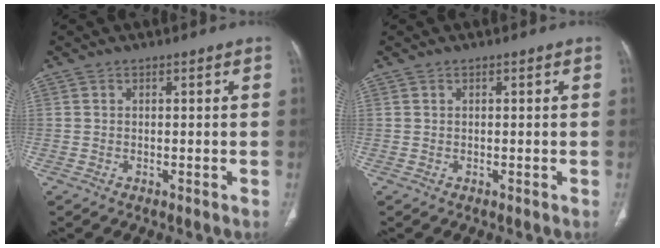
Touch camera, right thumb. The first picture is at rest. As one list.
[{"total": 0.0}]